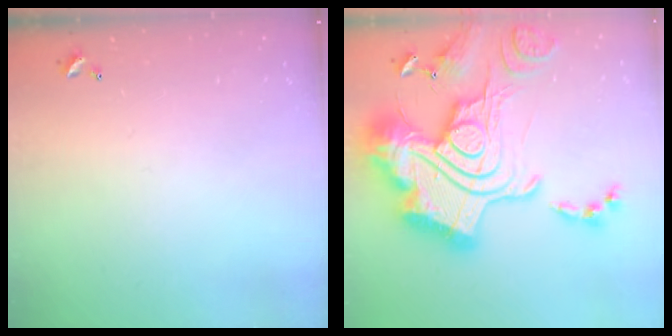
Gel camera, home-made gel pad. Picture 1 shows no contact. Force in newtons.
{"total": 4.8, "press": 4.1, "slide": 2.6}